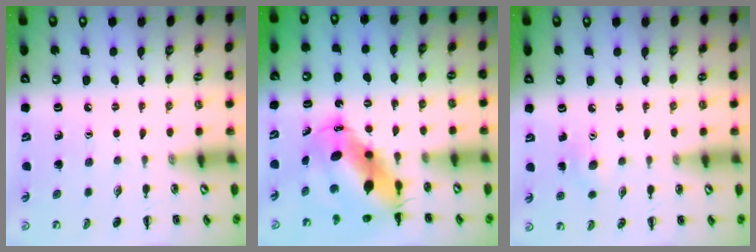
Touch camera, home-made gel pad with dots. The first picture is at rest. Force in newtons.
{"total": 10.5, "press": 10.1, "slide": 2.8}
{"total": 5.5, "press": 5.2, "slide": 1.6}